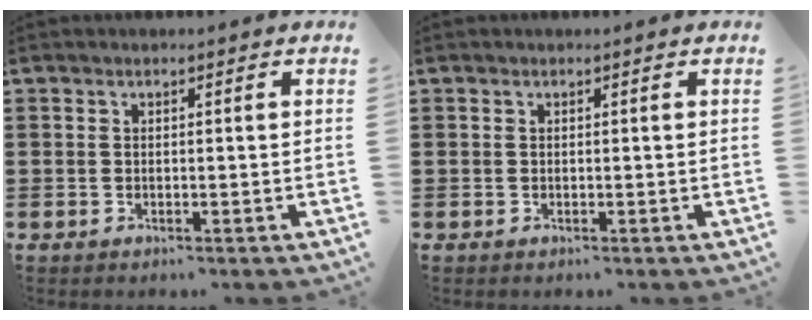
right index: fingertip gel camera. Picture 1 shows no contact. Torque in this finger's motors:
{"motor_torque": [0.36, 0.13, 0.00, 0.00]}